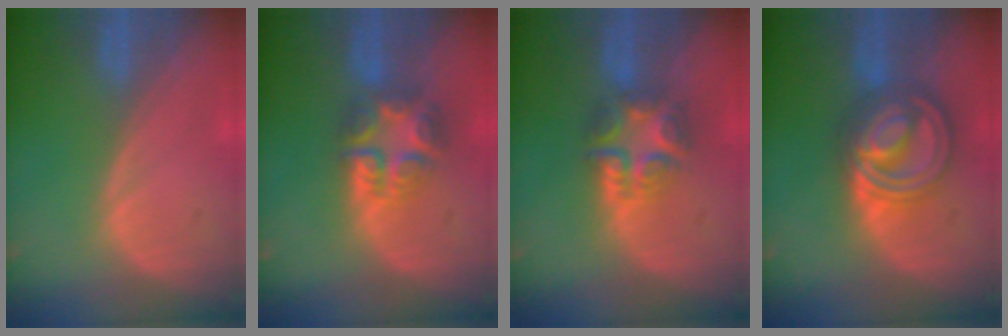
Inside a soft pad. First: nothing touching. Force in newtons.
{"total": 7.8, "press": 6.7, "slide": 3.9}
{"total": 7.6, "press": 6.5, "slide": 3.9}
{"total": 9.2, "press": 9.2, "slide": 0.7}